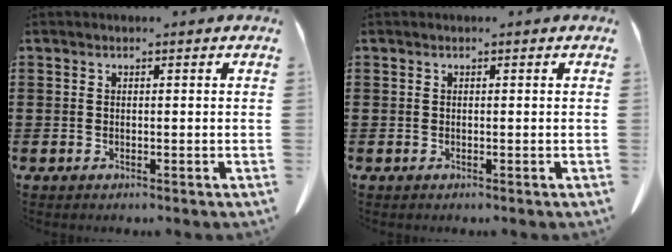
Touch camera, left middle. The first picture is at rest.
{"total": 0.0}